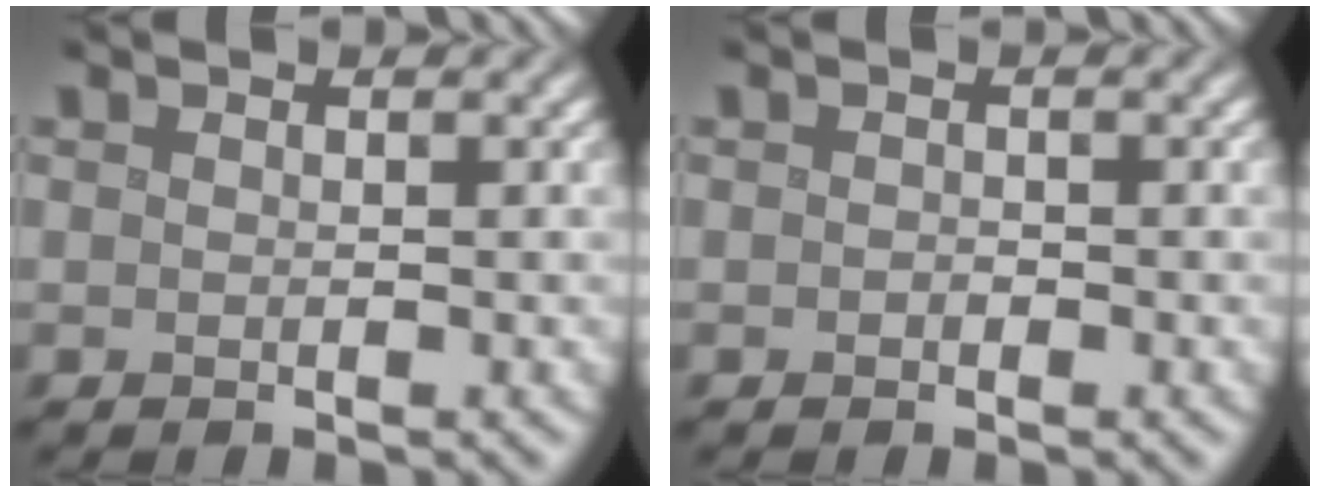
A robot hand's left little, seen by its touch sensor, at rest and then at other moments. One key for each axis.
{"total": 0.5, "fx": -0.2, "fy": 0.4, "fz": 0.2, "tx": -0.005, "ty": -0.004, "tz": -0.005}